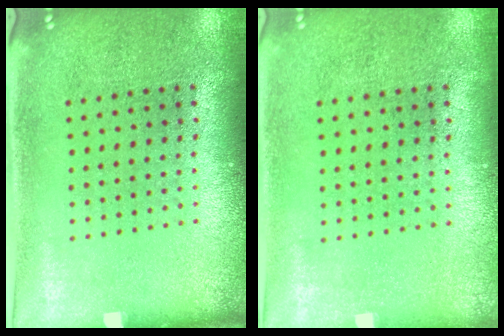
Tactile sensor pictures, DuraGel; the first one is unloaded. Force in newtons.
{"total": 0.0}